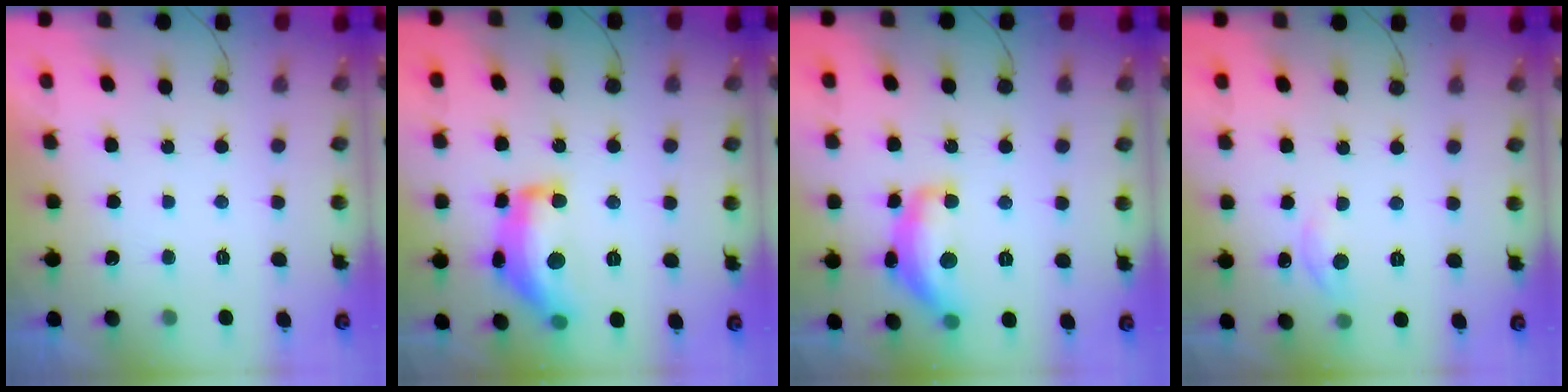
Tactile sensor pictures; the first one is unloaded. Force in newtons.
{"total": 15.8, "press": 15.7, "slide": 1.0}
{"total": 14.5, "press": 14.4, "slide": 1.1}
{"total": 5.3, "press": 5.3, "slide": 0.8}